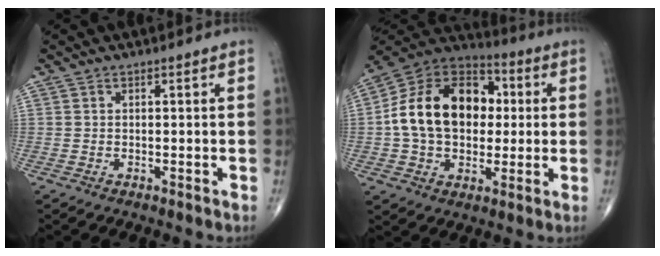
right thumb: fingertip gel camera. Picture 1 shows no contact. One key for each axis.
{"total": 20.8, "fx": 1.4, "fy": 14.6, "fz": 14.7, "tx": -0.227, "ty": 0.026, "tz": 0.019}